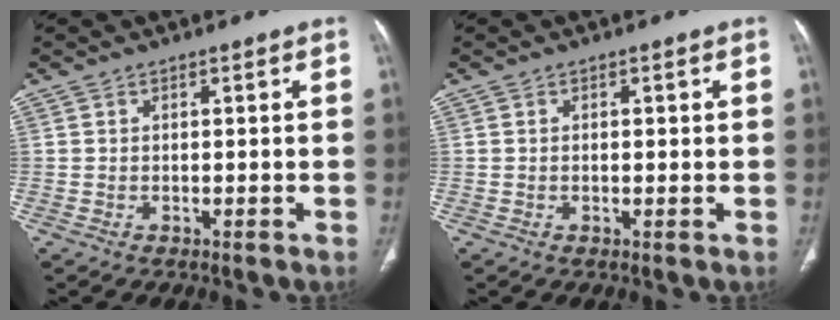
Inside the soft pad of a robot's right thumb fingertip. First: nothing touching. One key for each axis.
{"total": 1.1, "fx": 0.1, "fy": 0.6, "fz": 0.9, "tx": -0.016, "ty": 0.002, "tz": 0.001}